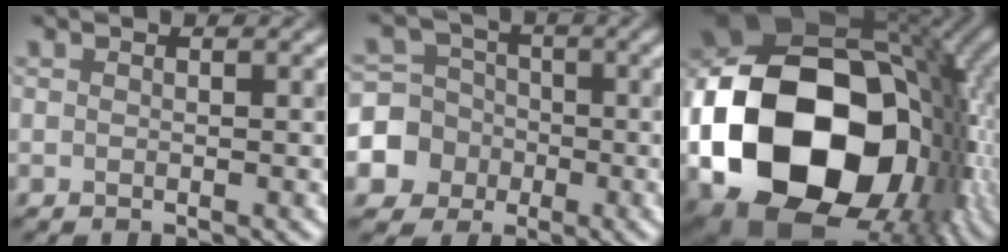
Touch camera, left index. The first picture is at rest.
{"total": 6.8, "force": [-2.1, 6.3, 1.3], "torque": [-0.021, 0.003, -0.065]}
{"total": 22.0, "force": [-4.2, 15.7, 14.8], "torque": [-0.304, -0.019, -0.062]}